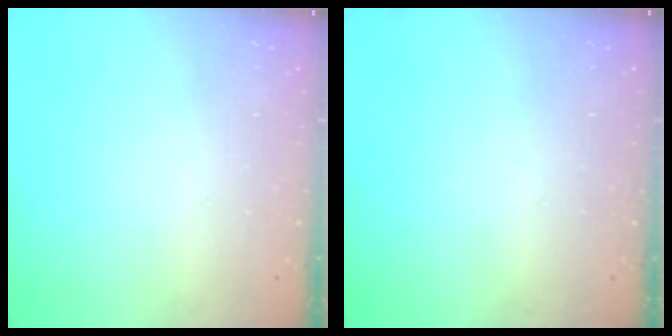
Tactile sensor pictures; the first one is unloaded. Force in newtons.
{"total": 0.0}